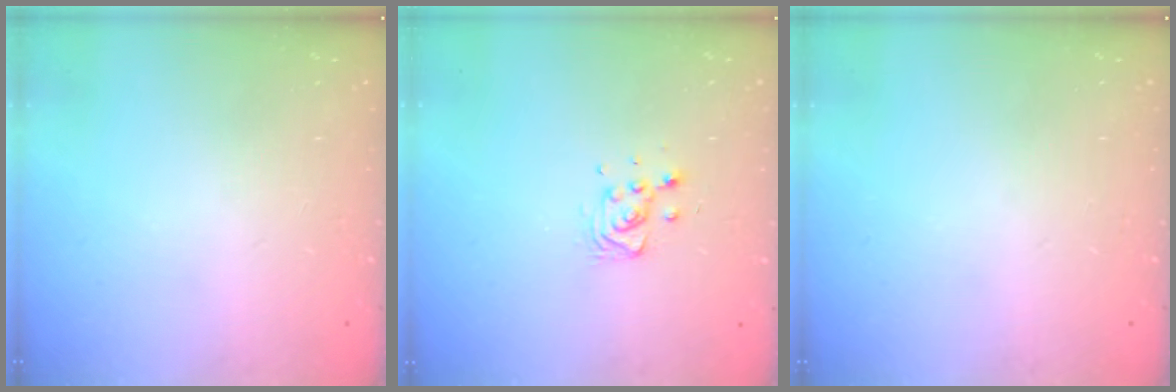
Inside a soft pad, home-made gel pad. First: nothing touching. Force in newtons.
{"total": 7.3, "press": 7.1, "slide": 2.0}
{"total": 0.0}